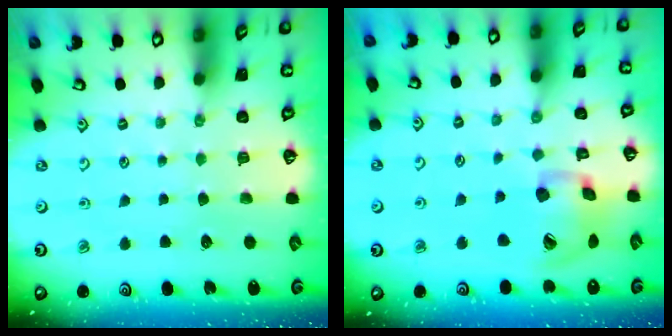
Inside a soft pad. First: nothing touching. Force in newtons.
{"total": 15.4, "press": 15.2, "slide": 2.2}